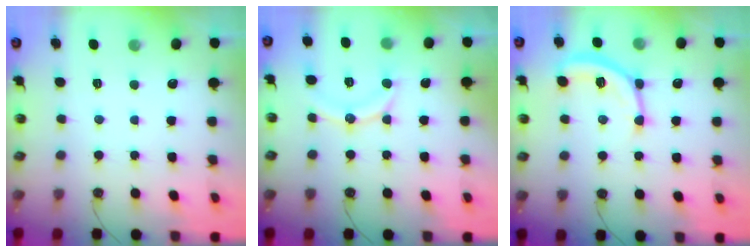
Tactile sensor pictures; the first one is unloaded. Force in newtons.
{"total": 10.6, "press": 10.6, "slide": 0.3}
{"total": 13.0, "press": 13.0, "slide": 0.5}